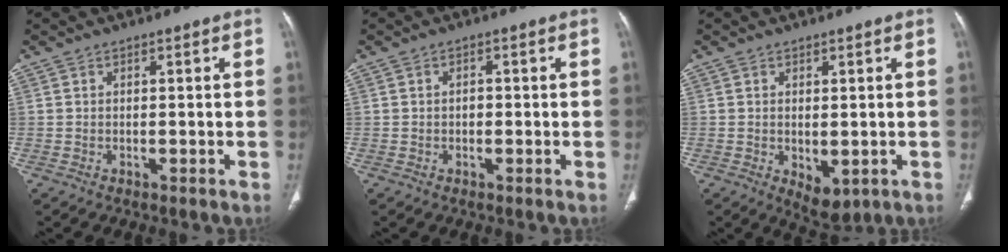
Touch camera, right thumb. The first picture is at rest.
{"total": 1.3, "force": [-0.2, 0.9, 0.9], "torque": [-0.008, 0.003, -0.005]}
{"total": 4.7, "force": [-1.0, 2.6, 3.8], "torque": [-0.045, -0.010, 0.001]}